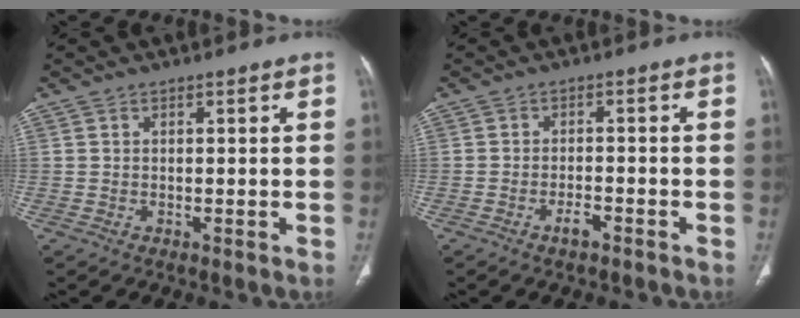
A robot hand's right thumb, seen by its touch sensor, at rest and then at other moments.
{"total": 2.5, "force": [-1.8, 0.7, 1.6], "torque": [-0.029, 0.012, -0.032]}